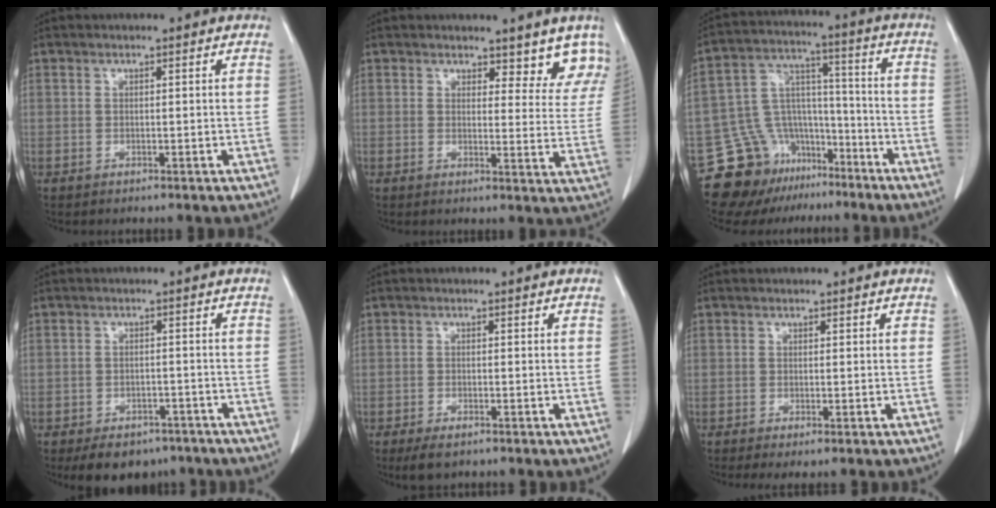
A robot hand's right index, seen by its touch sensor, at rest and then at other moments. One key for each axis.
{"total": 7.4, "fx": 6.6, "fy": 3.0, "fz": 1.7, "tx": 0.015, "ty": -0.019, "tz": 0.057}
{"total": 14.8, "fx": -10.6, "fy": 9.8, "fz": 3.5, "tx": -0.060, "ty": 0.081, "tz": -0.170}
{"total": 8.7, "fx": -6.6, "fy": 5.0, "fz": 2.8, "tx": -0.032, "ty": 0.005, "tz": -0.086}
{"total": 3.4, "fx": -2.4, "fy": 1.2, "fz": 2.0, "tx": -0.038, "ty": -0.006, "tz": -0.035}
{"total": 2.0, "fx": -1.5, "fy": 0.3, "fz": 1.4, "tx": -0.018, "ty": -0.004, "tz": -0.022}